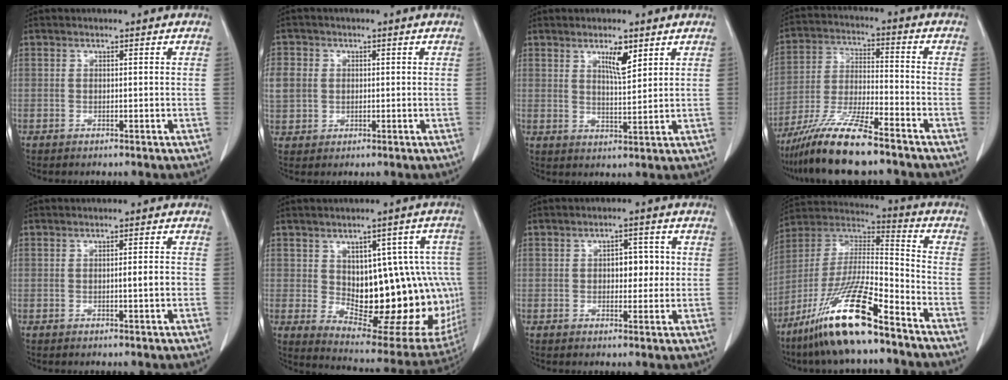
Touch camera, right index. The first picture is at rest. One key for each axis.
{"total": 8.0, "fx": 1.1, "fy": 7.2, "fz": 3.3, "tx": -0.108, "ty": 0.018, "tz": 0.029}
{"total": 4.4, "fx": 2.6, "fy": 0.9, "fz": 3.4, "tx": -0.062, "ty": -0.004, "tz": 0.047}
{"total": 12.0, "fx": -9.3, "fy": 0.7, "fz": 7.5, "tx": -0.150, "ty": -0.025, "tz": -0.174}
{"total": 2.0, "fx": -0.4, "fy": 0.1, "fz": 2.0, "tx": -0.032, "ty": -0.001, "tz": -0.007}
{"total": 21.9, "fx": -0.8, "fy": 9.7, "fz": 19.7, "tx": -0.188, "ty": 0.022, "tz": 0.024}
{"total": 4.4, "fx": 0.4, "fy": 2.3, "fz": 3.7, "tx": -0.049, "ty": 0.011, "tz": 0.007}
{"total": 18.3, "fx": -12.2, "fy": 1.9, "fz": 13.5, "tx": -0.289, "ty": -0.024, "tz": -0.227}